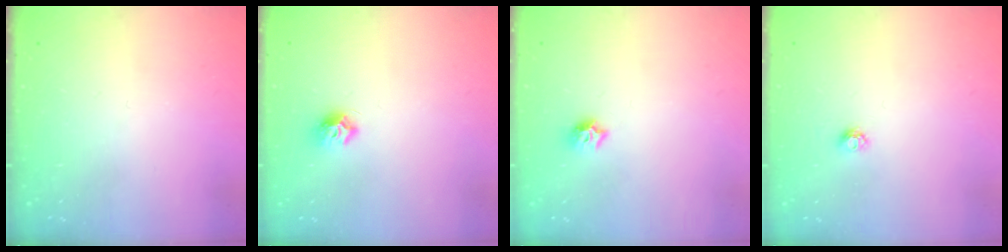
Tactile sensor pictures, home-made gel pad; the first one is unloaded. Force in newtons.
{"total": 8.2, "press": 8.2, "slide": 0.7}
{"total": 6.3, "press": 6.3, "slide": 0.2}
{"total": 3.8, "press": 3.8, "slide": 0.5}